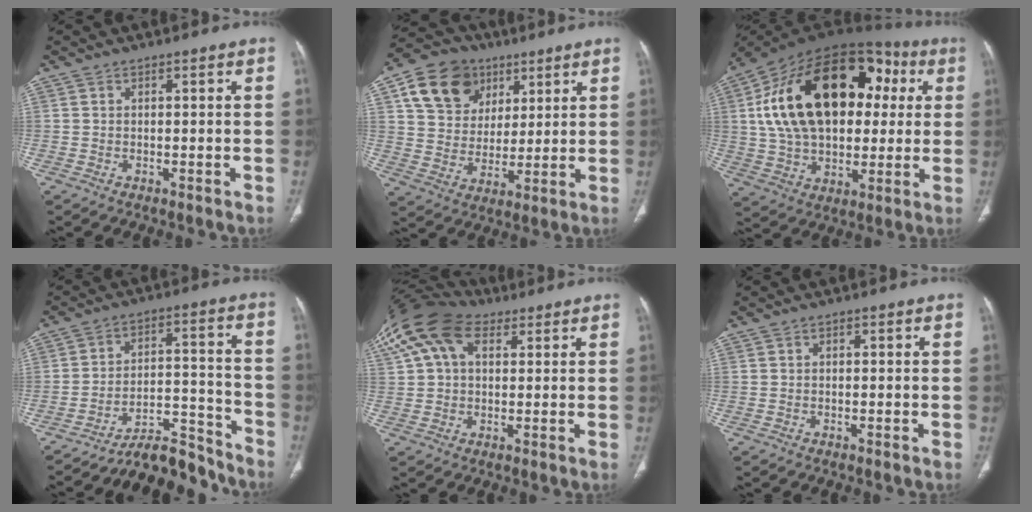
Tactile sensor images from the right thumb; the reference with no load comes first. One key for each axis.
{"total": 15.3, "fx": 7.0, "fy": 11.9, "fz": 6.6, "tx": -0.089, "ty": -0.007, "tz": 0.126}
{"total": 30.5, "fx": 6.0, "fy": 18.8, "fz": 23.3, "tx": -0.392, "ty": 0.040, "tz": 0.102}
{"total": 10.9, "fx": -10.4, "fy": 2.6, "fz": 1.6, "tx": -0.006, "ty": 0.119, "tz": -0.172}
{"total": 18.0, "fx": 8.2, "fy": 11.2, "fz": 11.5, "tx": -0.264, "ty": 0.046, "tz": 0.151}
{"total": 0.6, "fx": 0.1, "fy": 0.4, "fz": 0.4, "tx": -0.006, "ty": 0.002, "tz": 0.001}